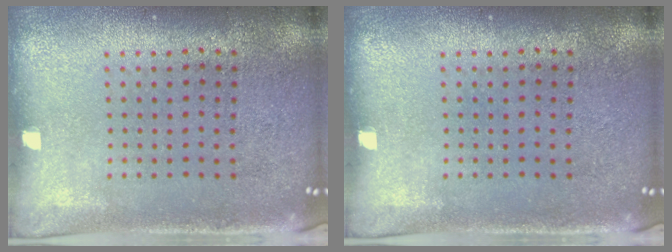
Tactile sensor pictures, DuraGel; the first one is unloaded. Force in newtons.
{"total": 0.0}